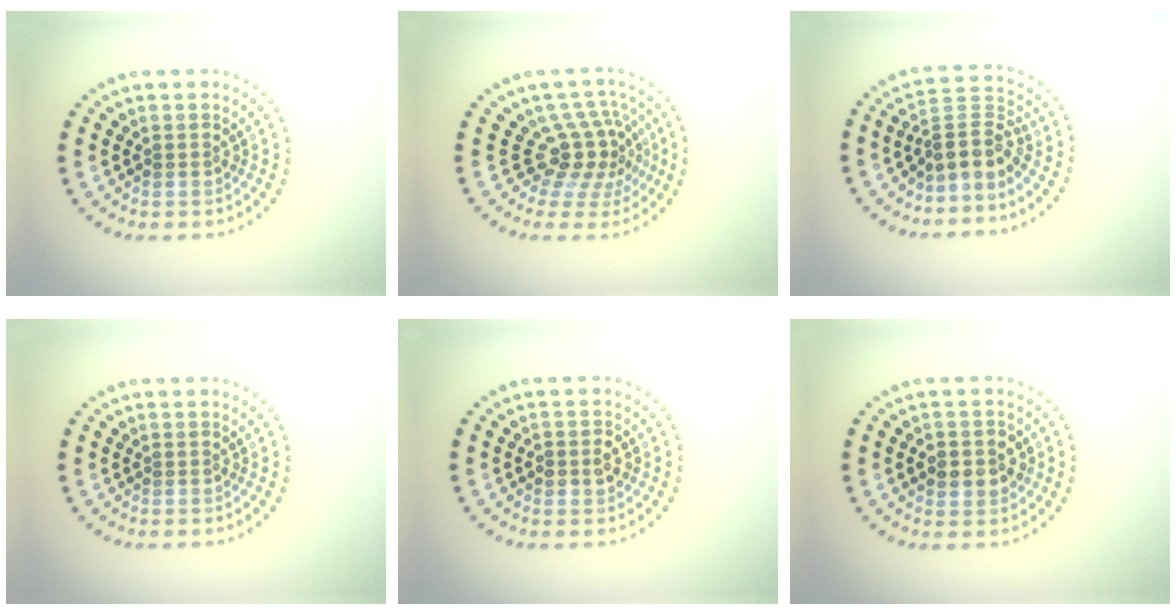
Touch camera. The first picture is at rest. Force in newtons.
{"total": 4.0, "press": 2.8, "slide": 2.9}
{"total": 3.4, "press": 2.5, "slide": 2.3}
{"total": 0.0}
{"total": 1.6, "press": 1.5, "slide": 0.3}
{"total": 2.6, "press": 2.6, "slide": 0.1}